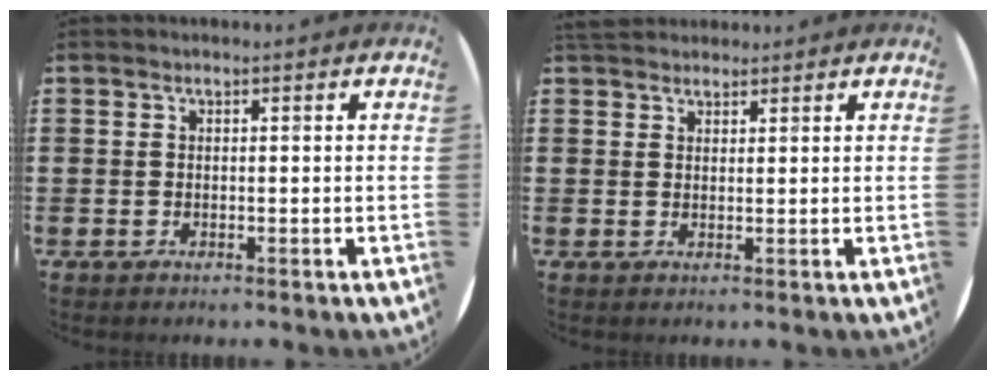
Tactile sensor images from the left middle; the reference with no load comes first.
{"total": 2.2, "force": [2.1, 0.7, 0.2], "torque": [0.000, -0.001, 0.040]}